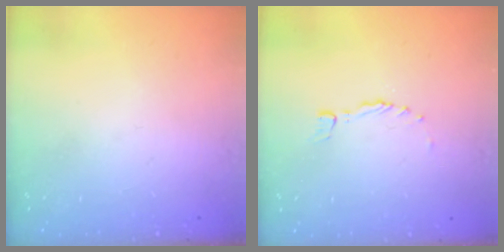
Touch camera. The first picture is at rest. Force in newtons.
{"total": 0.0}